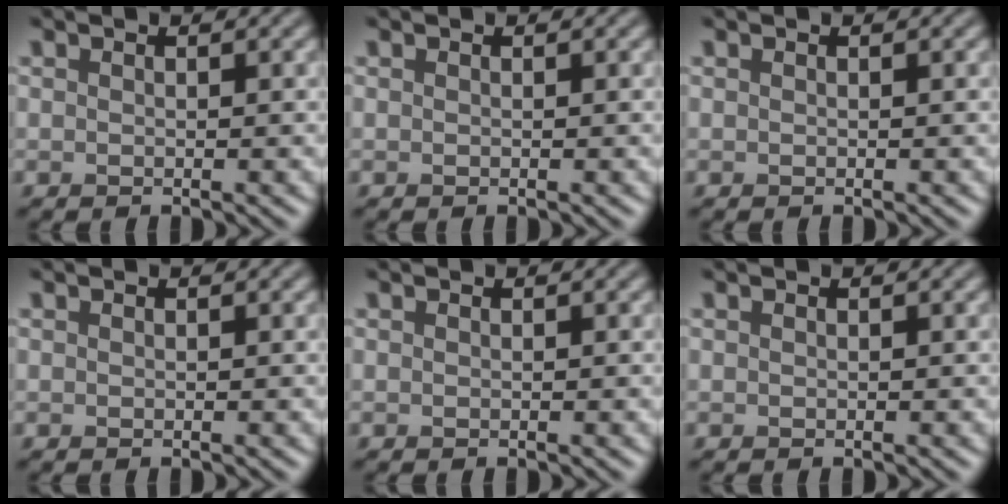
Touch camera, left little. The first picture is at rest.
{"total": 0.0}
{"total": 0.0}
{"total": 0.0}
{"total": 0.0}
{"total": 0.0}